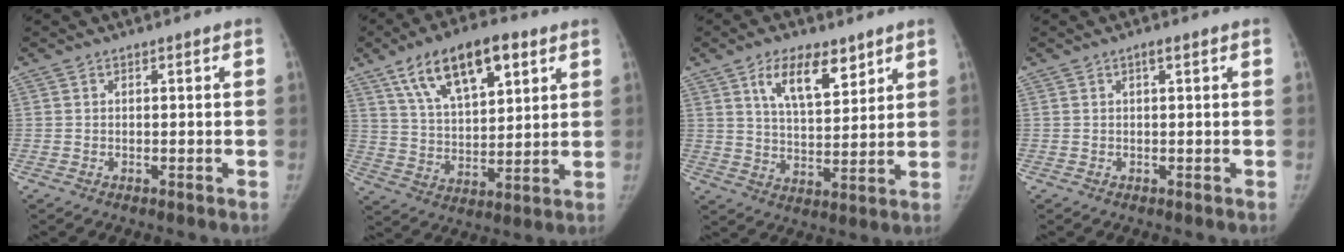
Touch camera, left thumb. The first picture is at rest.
{"total": 16.8, "force": [8.9, 7.6, 12.0], "torque": [-0.166, -0.026, 0.156]}
{"total": 10.9, "force": [6.3, 4.9, 7.4], "torque": [-0.103, -0.036, 0.114]}
{"total": 1.0, "force": [0.5, 0.2, 0.9], "torque": [-0.013, 0.002, 0.005]}